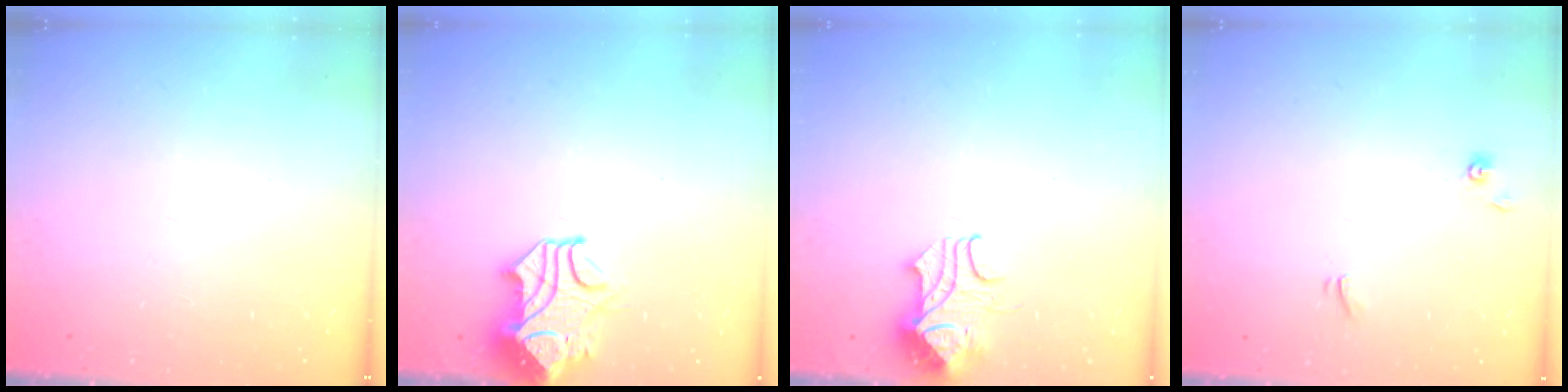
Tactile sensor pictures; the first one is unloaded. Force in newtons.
{"total": 2.9, "press": 2.8, "slide": 0.9}
{"total": 2.1, "press": 1.9, "slide": 0.9}
{"total": 1.1, "press": 1.1, "slide": 0.2}